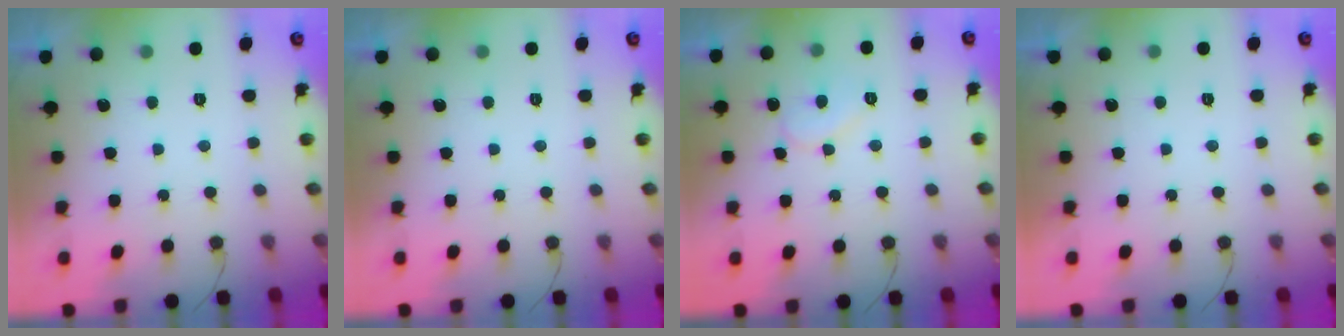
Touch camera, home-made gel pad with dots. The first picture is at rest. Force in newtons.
{"total": 0.0}
{"total": 7.2, "press": 7.1, "slide": 0.5}
{"total": 1.8, "press": 1.8, "slide": 0.0}